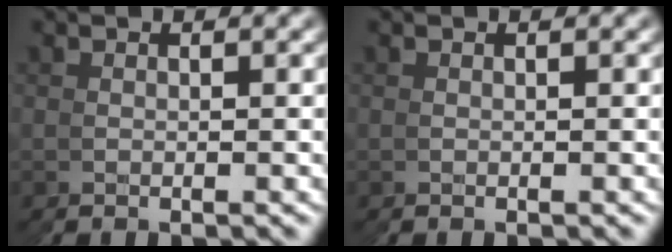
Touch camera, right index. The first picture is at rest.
{"total": 0.0}